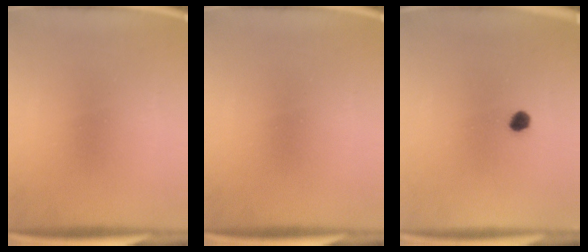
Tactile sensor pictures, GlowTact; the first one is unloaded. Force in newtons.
{"total": 0.0}
{"total": 2.2}